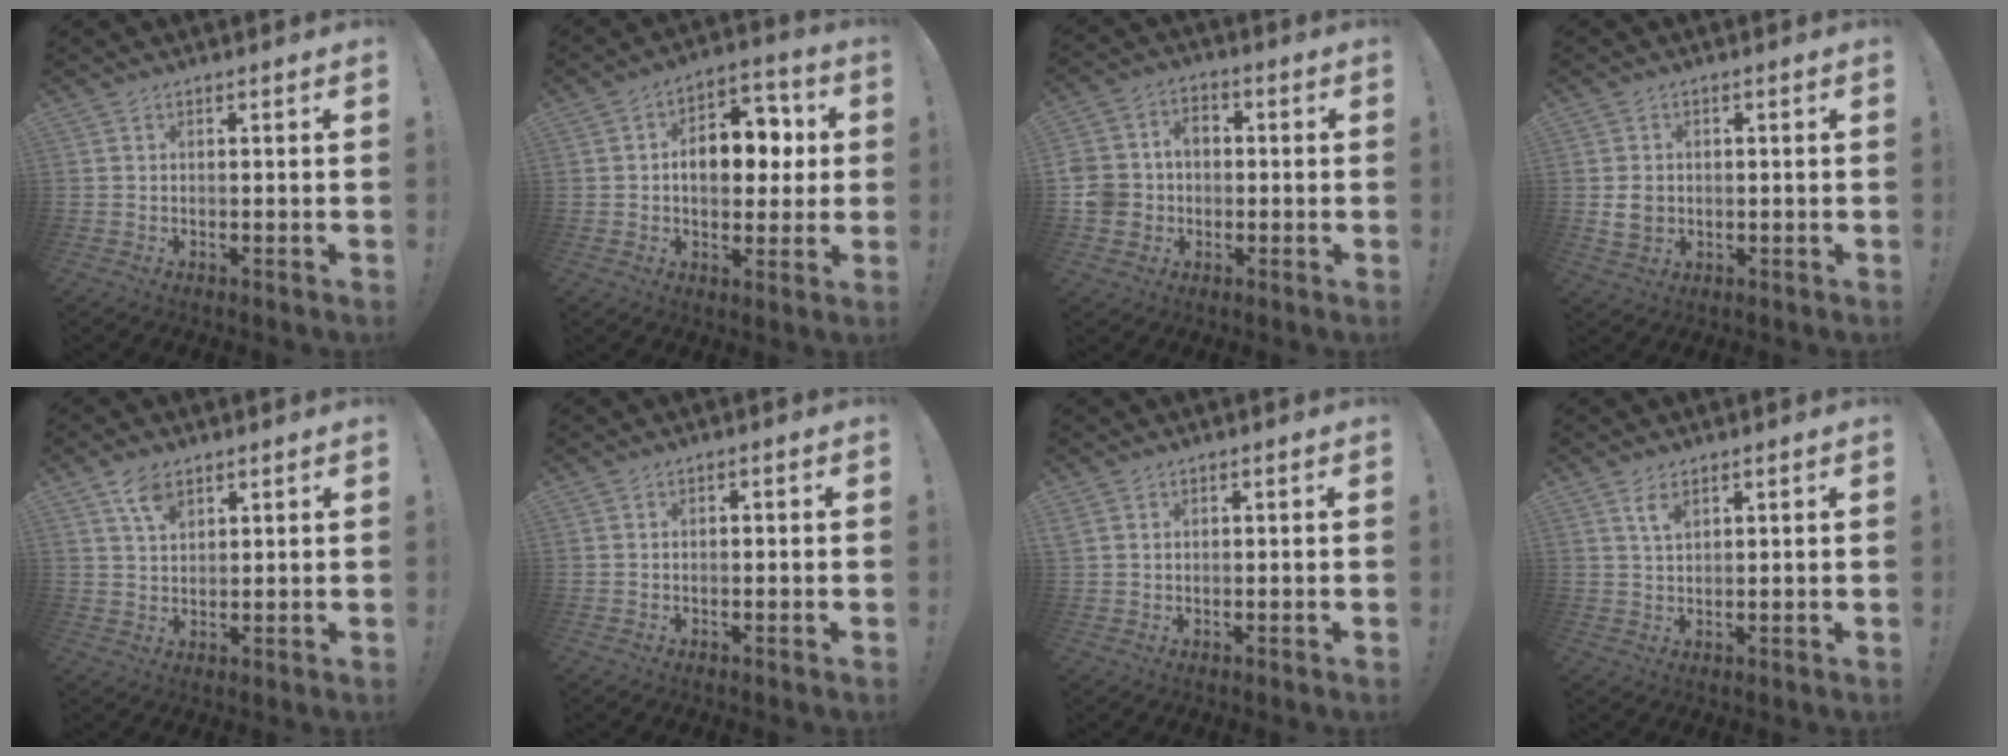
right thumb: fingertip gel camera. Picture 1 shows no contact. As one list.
[{"total": 12.6, "force": [1.0, 8.6, 9.2], "torque": [-0.127, 0.007, 0.021]}, {"total": 9.6, "force": [-1.9, 8.8, 3.4], "torque": [-0.073, 0.024, -0.031]}, {"total": 4.6, "force": [0.1, 3.8, 2.6], "torque": [-0.038, 0.003, 0.003]}, {"total": 5.6, "force": [3.5, 2.9, 3.3], "torque": [-0.057, -0.013, 0.062]}, {"total": 0.9, "force": [-0.6, 0.4, 0.5], "torque": [-0.014, 0.005, -0.010]}, {"total": 1.6, "force": [0.6, 1.3, 0.7], "torque": [-0.018, 0.005, 0.014]}, {"total": 3.8, "force": [2.1, 1.6, 2.7], "torque": [-0.049, -0.005, 0.037]}]